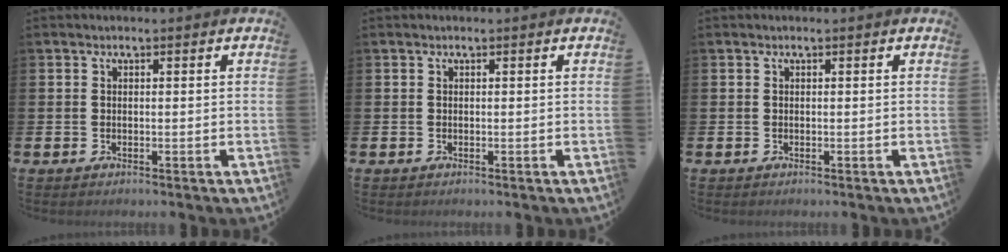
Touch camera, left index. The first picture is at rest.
{"total": 0.0}
{"total": 0.0}